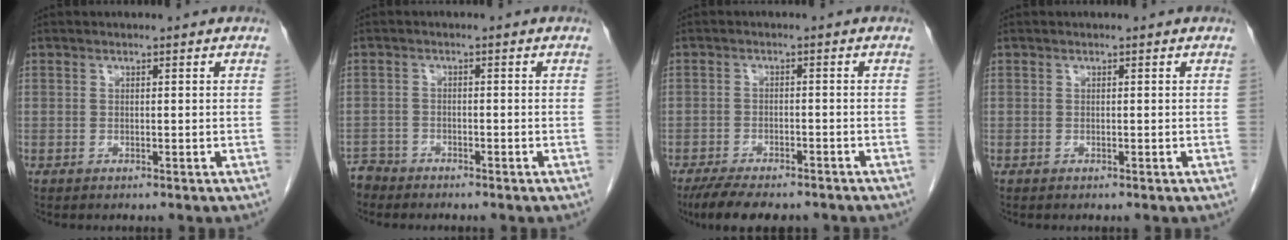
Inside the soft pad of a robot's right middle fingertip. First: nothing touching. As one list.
[{"total": 2.5, "force": [-2.4, 0.7, -0.6], "torque": [0.011, -0.003, -0.048]}, {"total": 10.0, "force": [-8.2, 3.1, 4.8], "torque": [-0.072, -0.010, -0.122]}, {"total": 0.0}]